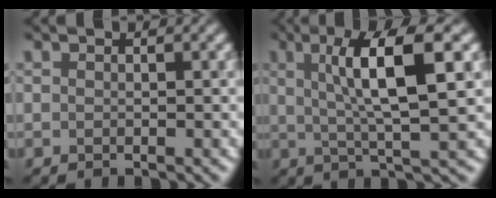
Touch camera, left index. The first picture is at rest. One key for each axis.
{"total": 7.9, "fx": 2.1, "fy": 1.6, "fz": 7.4, "tx": -0.109, "ty": 0.008, "tz": 0.034}